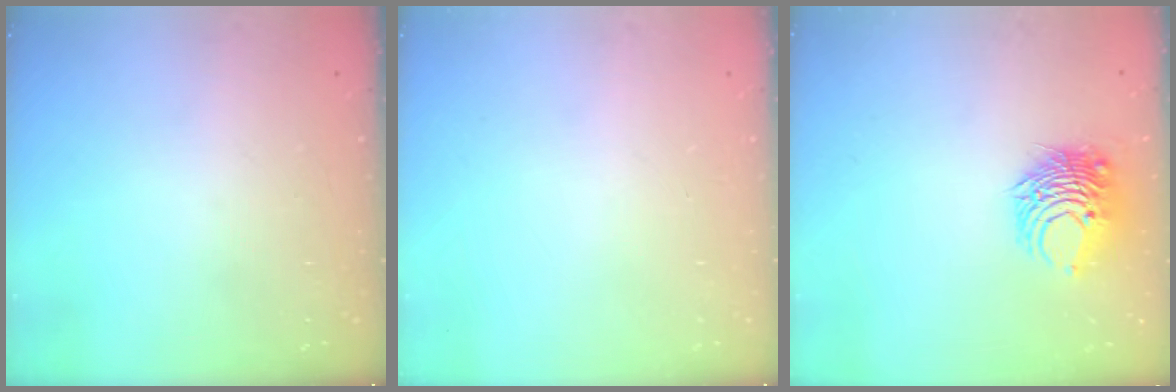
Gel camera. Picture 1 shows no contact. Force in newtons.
{"total": 0.0}
{"total": 8.2, "press": 8.2, "slide": 0.7}